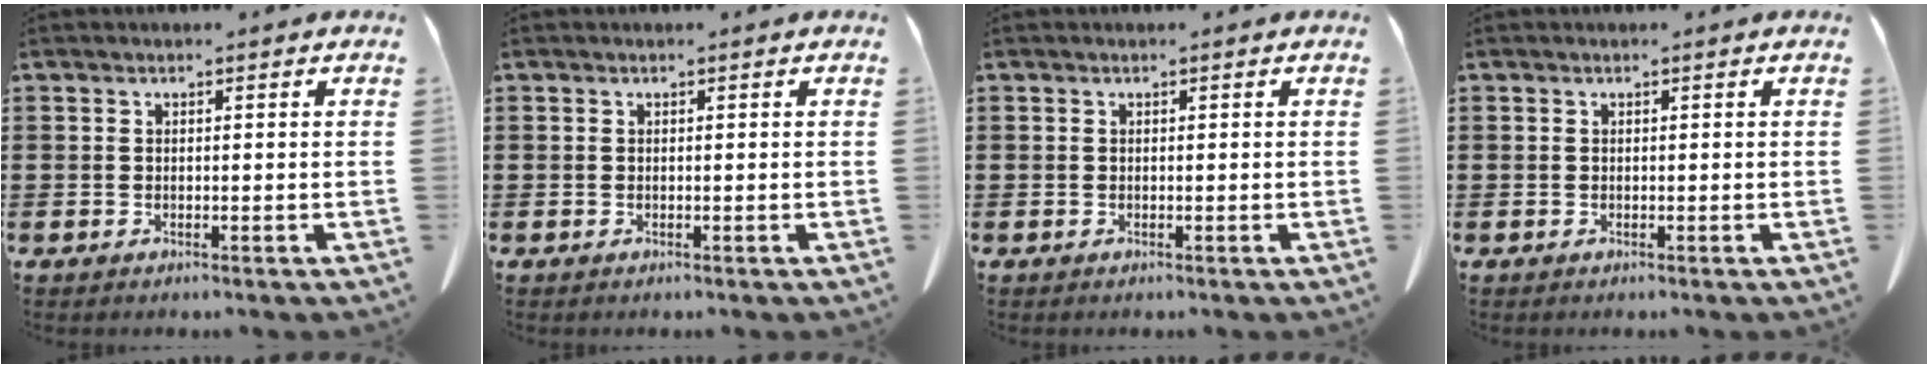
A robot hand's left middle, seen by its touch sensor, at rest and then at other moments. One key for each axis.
{"total": 0.0}
{"total": 0.0}
{"total": 0.0}